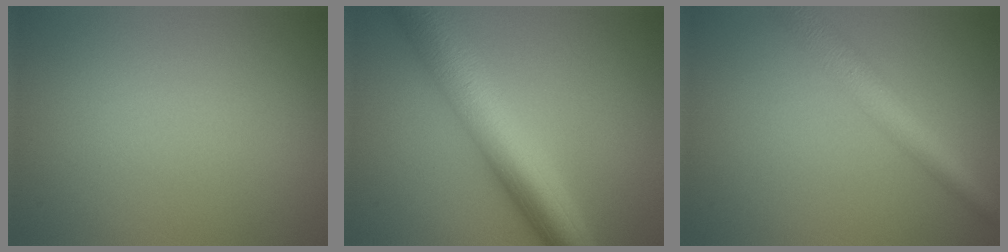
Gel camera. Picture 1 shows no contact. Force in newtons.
{"total": 9.4, "press": 9.4, "slide": 0.2}
{"total": 4.5, "press": 4.5, "slide": 0.1}